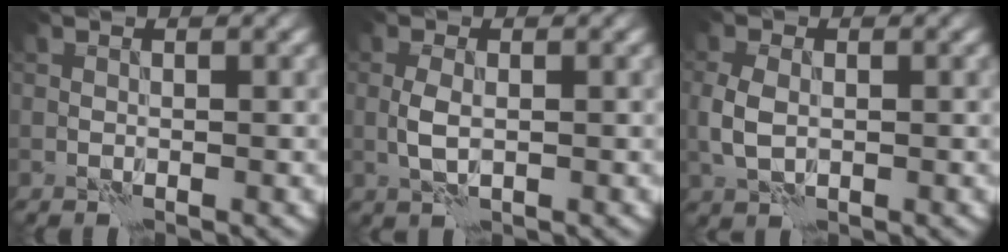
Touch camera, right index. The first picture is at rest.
{"total": 2.1, "force": [-0.2, 1.0, 1.8], "torque": [-0.044, 0.000, -0.006]}
{"total": 3.0, "force": [-0.3, 2.0, 2.3], "torque": [-0.059, 0.001, -0.007]}